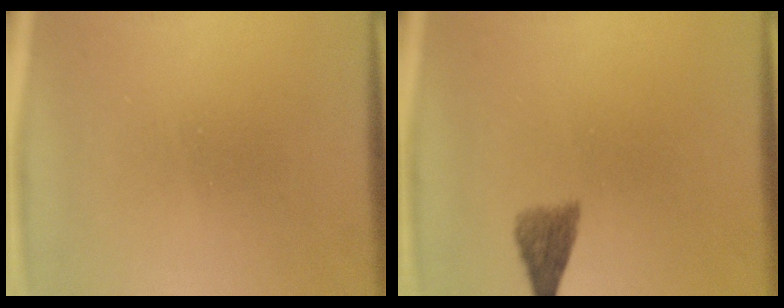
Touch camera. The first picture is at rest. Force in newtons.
{"total": 2.9}